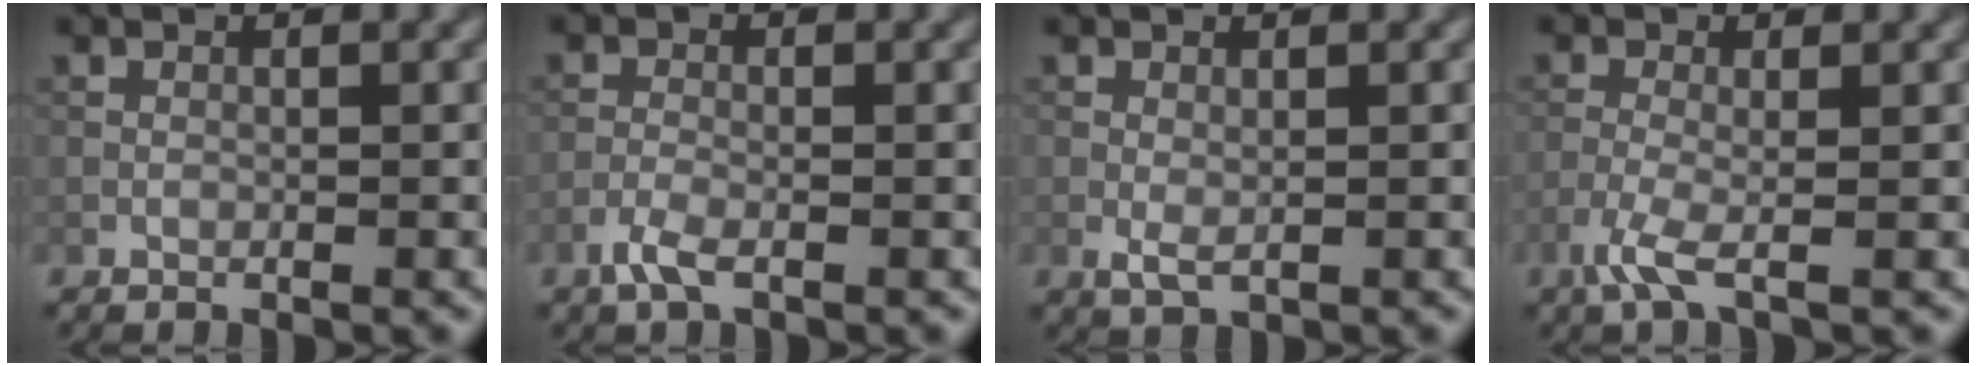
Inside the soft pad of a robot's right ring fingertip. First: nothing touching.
{"total": 1.7, "force": [-1.0, 0.4, 1.2], "torque": [-0.033, -0.001, -0.026]}
{"total": 1.3, "force": [-0.1, 0.7, 1.1], "torque": [-0.026, -0.004, -0.002]}
{"total": 2.6, "force": [-1.2, 0.4, 2.3], "torque": [-0.055, 0.000, -0.035]}